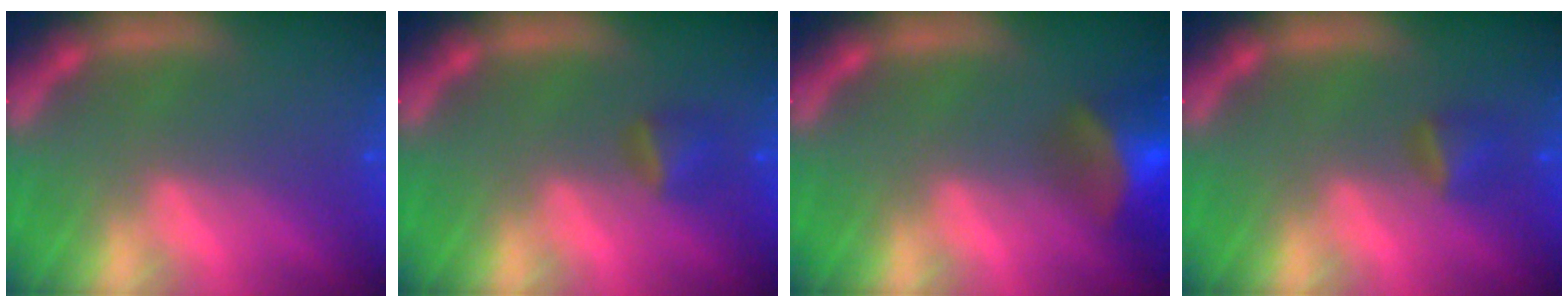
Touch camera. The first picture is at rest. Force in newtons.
{"total": 1.9}
{"total": 7.0}
{"total": 1.9}